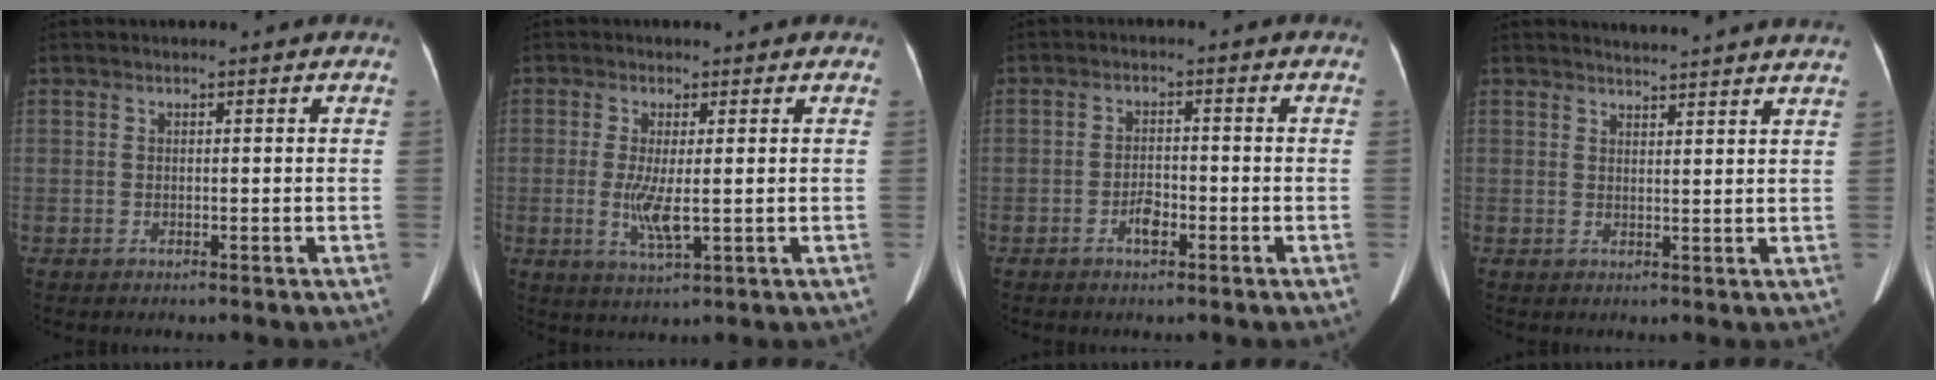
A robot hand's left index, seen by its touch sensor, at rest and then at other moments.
{"total": 5.0, "force": [-0.5, 1.0, 4.9], "torque": [-0.108, -0.013, -0.007]}
{"total": 3.0, "force": [-1.6, 1.2, 2.2], "torque": [-0.041, 0.004, -0.030]}
{"total": 8.0, "force": [7.8, -0.7, 1.8], "torque": [-0.023, 0.001, 0.079]}